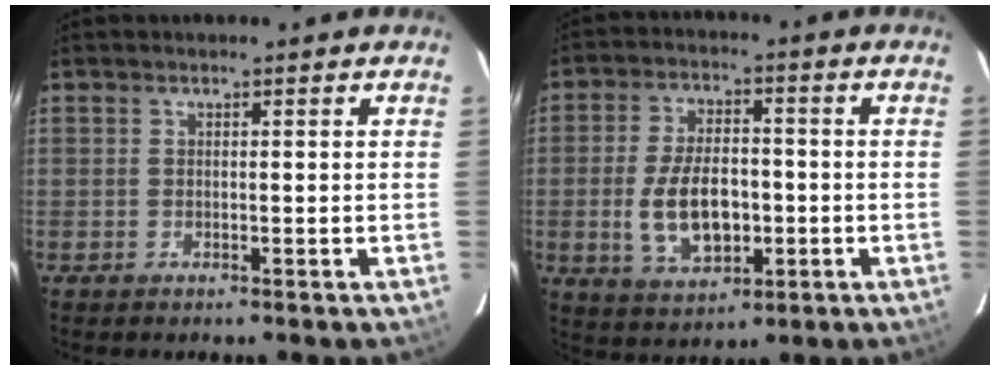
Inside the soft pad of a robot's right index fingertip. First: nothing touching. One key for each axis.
{"total": 11.5, "fx": -2.2, "fy": 6.3, "fz": 9.4, "tx": -0.190, "ty": -0.002, "tz": -0.027}